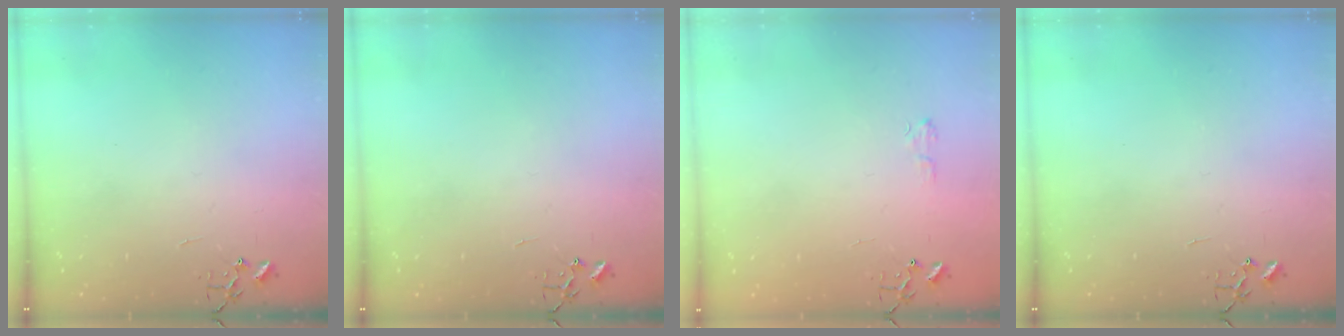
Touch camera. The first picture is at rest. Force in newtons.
{"total": 0.0}
{"total": 5.4, "press": 5.4, "slide": 0.6}
{"total": 0.0}